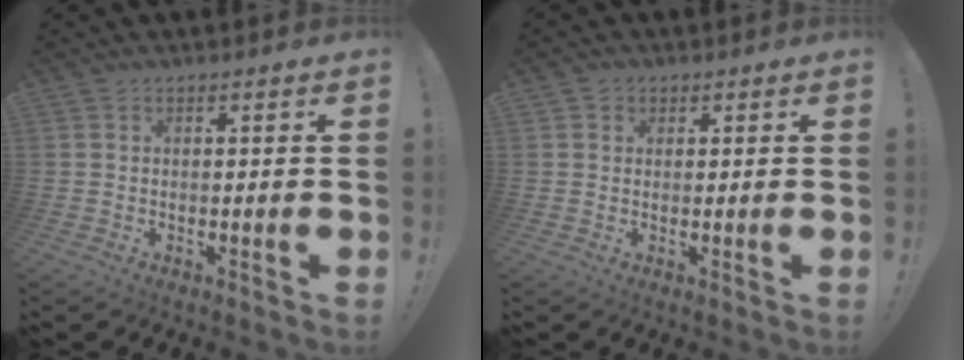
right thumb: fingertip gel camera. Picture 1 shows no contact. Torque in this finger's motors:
{"motor_torque": [0.20, -0.48, -0.13, -0.14, 0.00]}